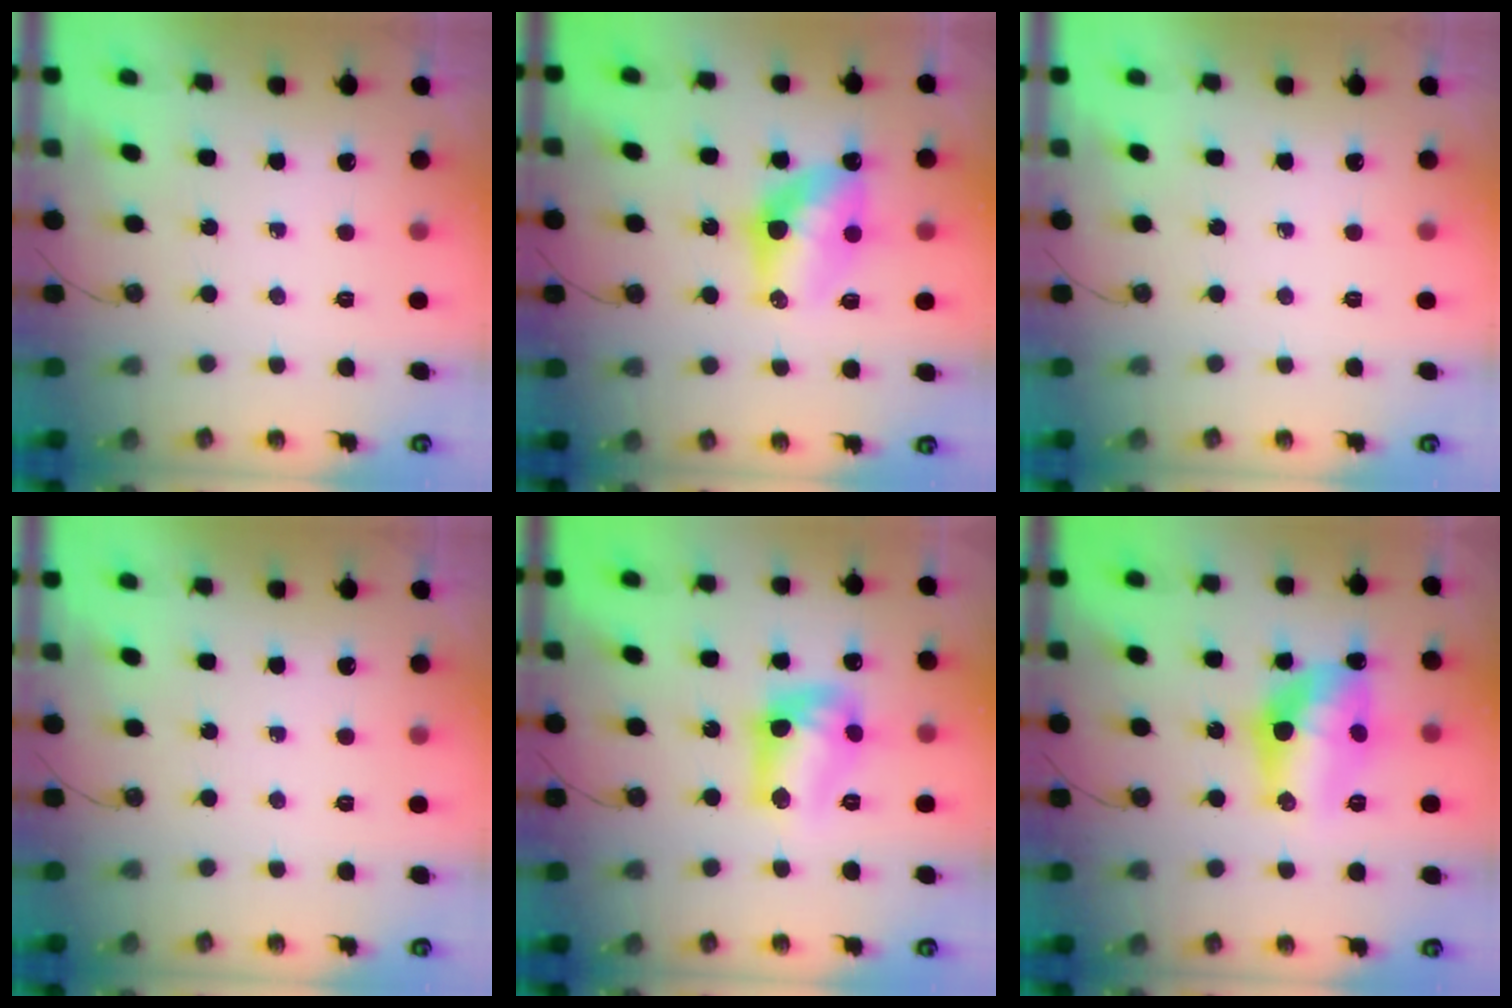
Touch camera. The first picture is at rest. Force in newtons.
{"total": 10.8, "press": 10.8, "slide": 0.8}
{"total": 0.0}
{"total": 0.0}
{"total": 12.2, "press": 12.2, "slide": 0.8}
{"total": 14.6, "press": 14.1, "slide": 3.5}